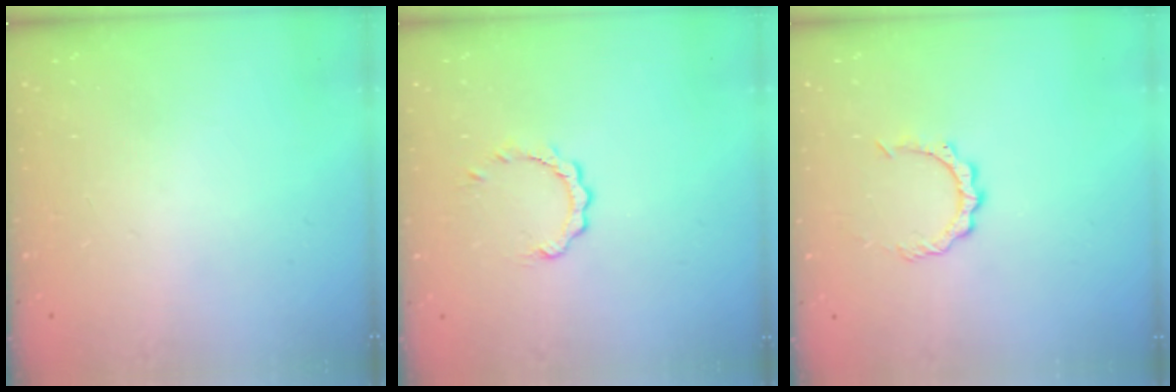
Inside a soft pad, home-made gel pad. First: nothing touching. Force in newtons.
{"total": 2.5, "press": 2.5, "slide": 0.3}
{"total": 4.6, "press": 4.6, "slide": 0.2}